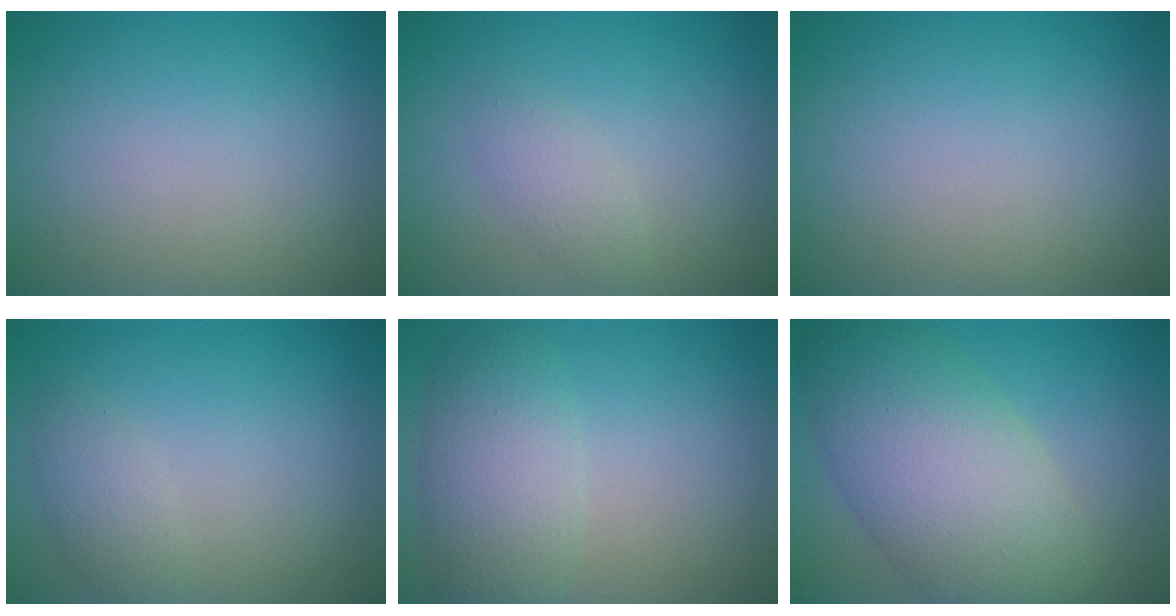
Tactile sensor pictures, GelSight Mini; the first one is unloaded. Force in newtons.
{"total": 1.6, "press": 1.6, "slide": 0.1}
{"total": 0.0}
{"total": 1.8, "press": 1.8, "slide": 0.1}
{"total": 4.7, "press": 4.7, "slide": 0.1}
{"total": 9.6, "press": 9.6, "slide": 0.7}